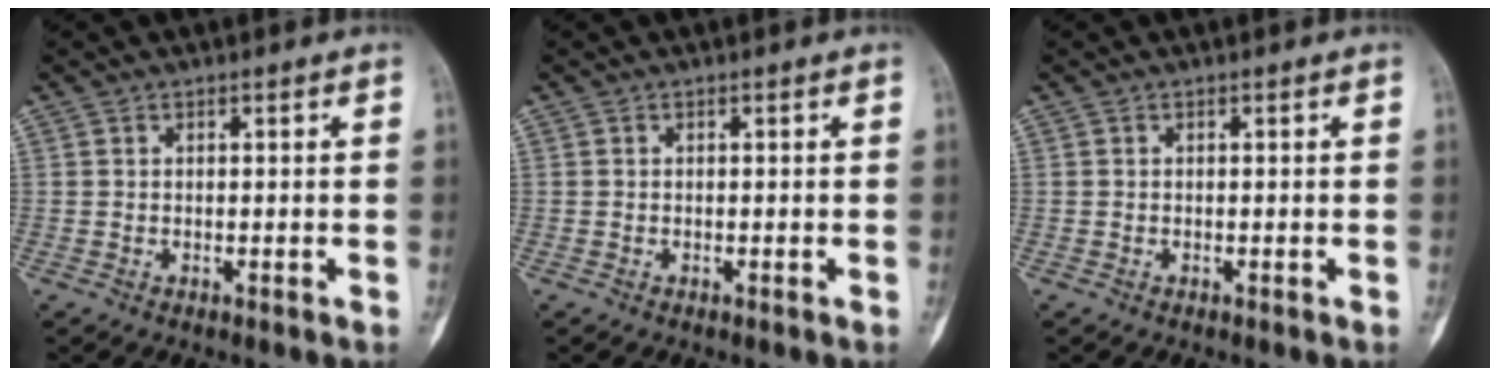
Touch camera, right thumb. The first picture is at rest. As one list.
[{"total": 0.0}, {"total": 0.0}]